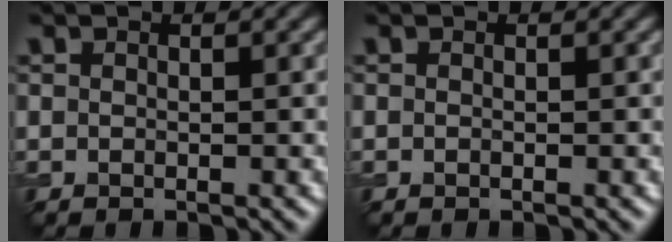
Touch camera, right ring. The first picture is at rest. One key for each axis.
{"total": 0.0}